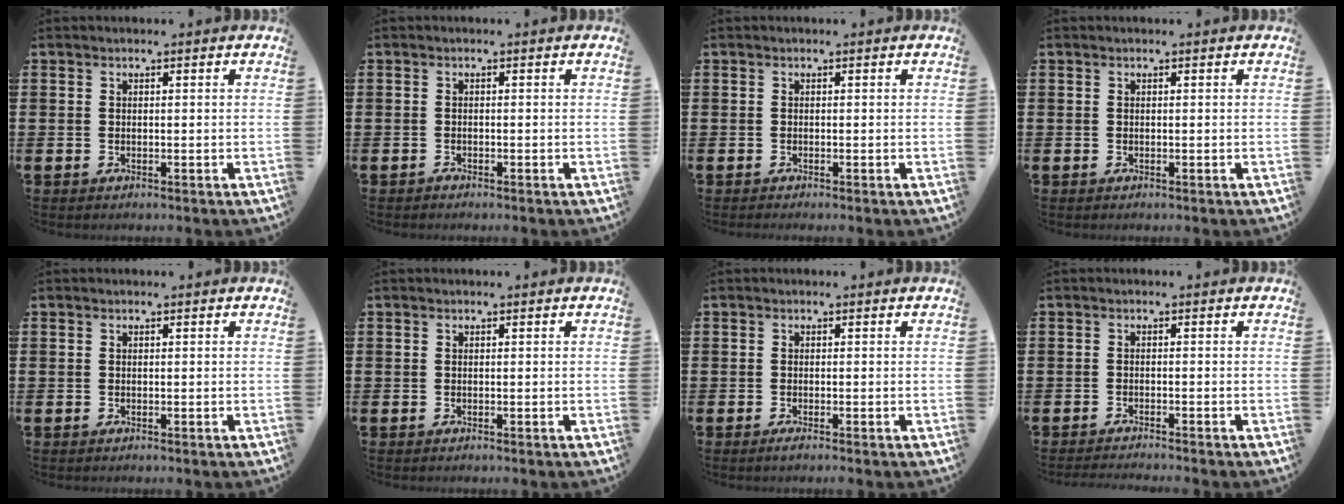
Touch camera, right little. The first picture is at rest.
{"total": 0.5, "force": [-0.5, 0.1, 0.0], "torque": [0.000, -0.002, -0.011]}
{"total": 0.0}
{"total": 0.0}
{"total": 0.0}
{"total": 0.0}
{"total": 0.7, "force": [-0.3, 0.0, 0.6], "torque": [-0.001, -0.005, -0.008]}
{"total": 1.0, "force": [-1.0, -0.2, 0.2], "torque": [-0.002, -0.002, -0.019]}